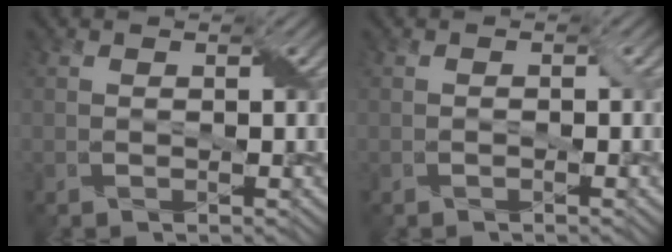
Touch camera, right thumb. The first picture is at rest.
{"total": 0.7, "force": [-0.3, 0.2, 0.6], "torque": [-0.010, 0.002, -0.004]}